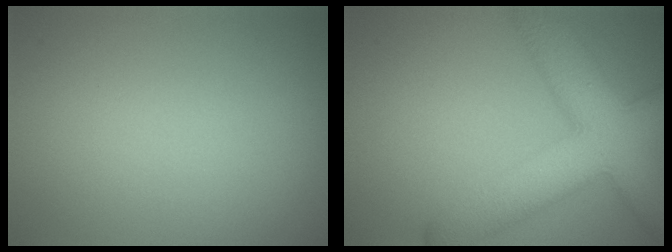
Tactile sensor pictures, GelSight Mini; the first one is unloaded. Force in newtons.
{"total": 10.1, "press": 10.1, "slide": 0.5}